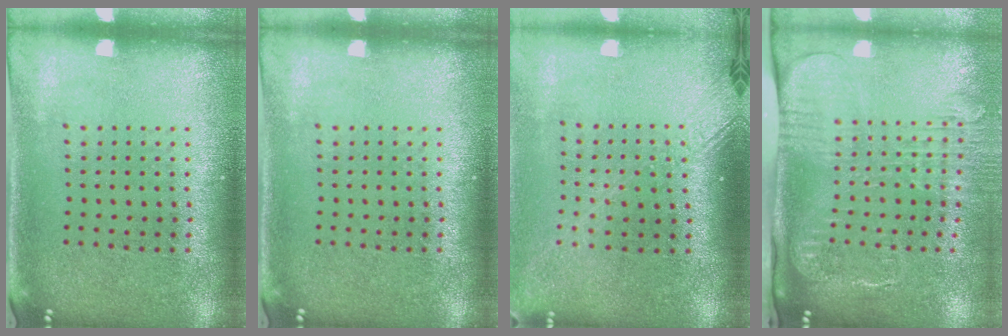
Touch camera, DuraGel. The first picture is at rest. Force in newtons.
{"total": 0.0}
{"total": 1.8, "press": 1.5, "slide": 1.1}
{"total": 2.6, "press": 2.0, "slide": 1.7}